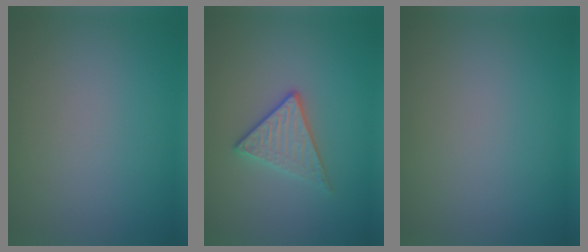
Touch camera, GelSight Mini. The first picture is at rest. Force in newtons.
{"total": 2.9, "press": 2.6, "slide": 1.4}
{"total": 0.0}